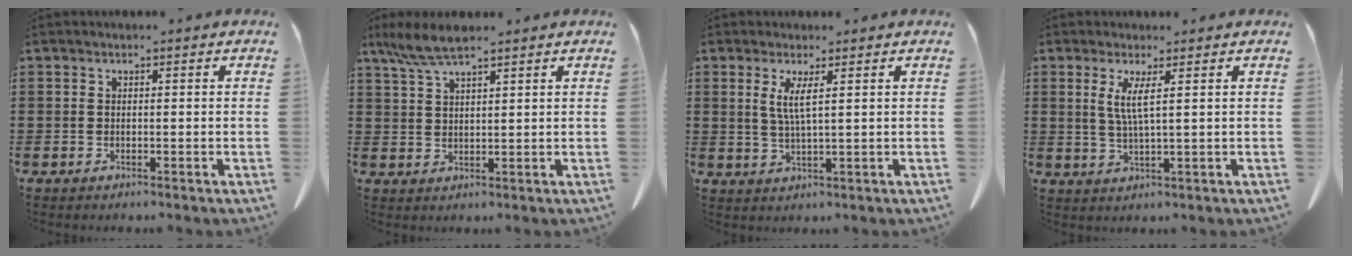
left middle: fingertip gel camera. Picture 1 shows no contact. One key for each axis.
{"total": 5.1, "fx": 3.7, "fy": 0.8, "fz": 3.4, "tx": -0.075, "ty": -0.002, "tz": 0.068}
{"total": 3.3, "fx": 1.5, "fy": 0.0, "fz": 2.9, "tx": -0.065, "ty": -0.003, "tz": 0.025}
{"total": 3.5, "fx": 1.5, "fy": -0.2, "fz": 3.1, "tx": -0.070, "ty": -0.004, "tz": 0.025}